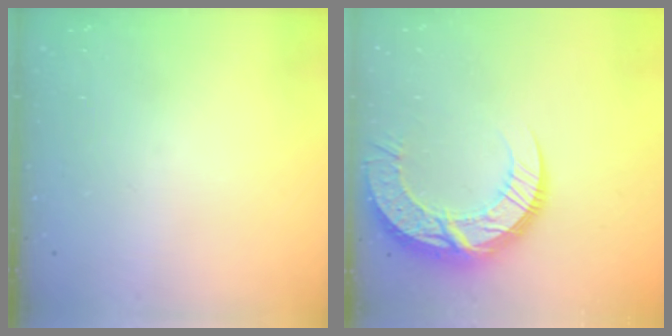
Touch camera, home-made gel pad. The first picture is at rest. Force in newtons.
{"total": 16.6, "press": 16.5, "slide": 1.4}